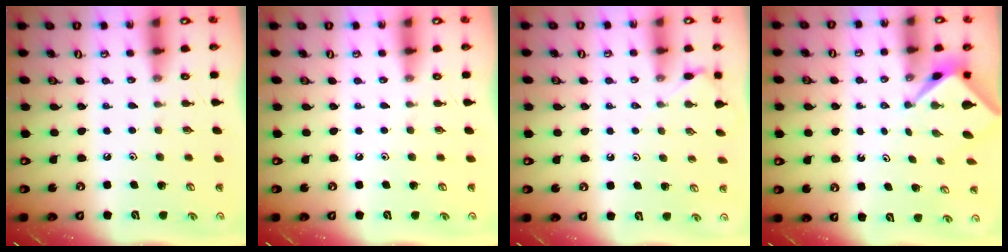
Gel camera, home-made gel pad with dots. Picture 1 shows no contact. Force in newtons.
{"total": 0.0}
{"total": 4.1, "press": 4.1, "slide": 0.7}
{"total": 2.3, "press": 2.3, "slide": 0.3}